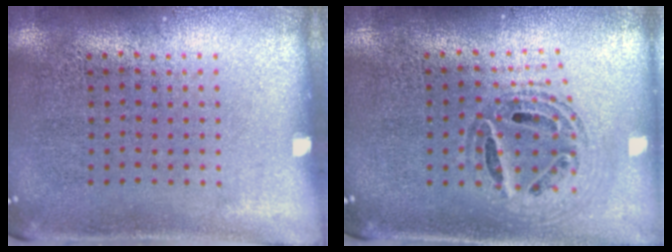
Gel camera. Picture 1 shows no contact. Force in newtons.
{"total": 0.9, "press": 0.8, "slide": 0.2}